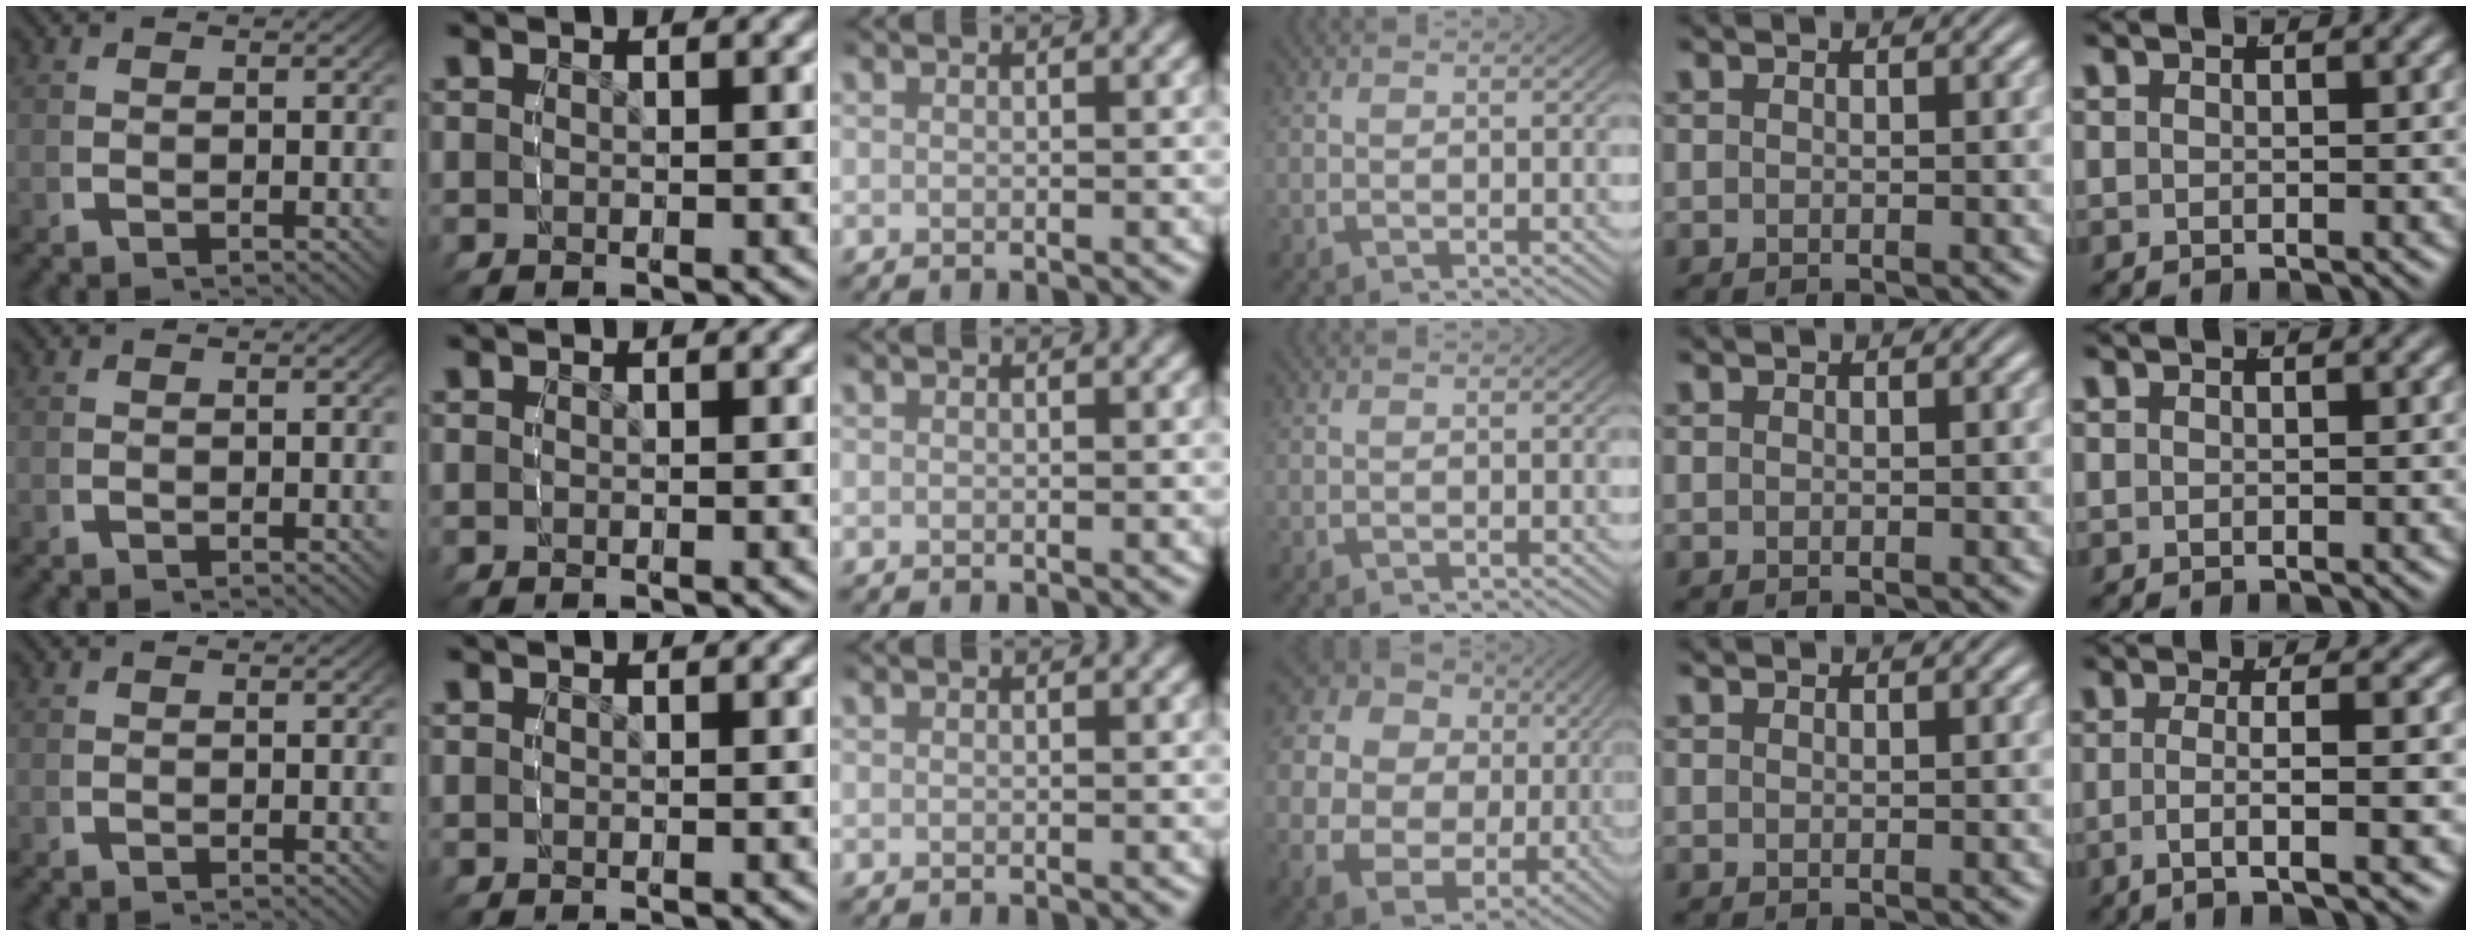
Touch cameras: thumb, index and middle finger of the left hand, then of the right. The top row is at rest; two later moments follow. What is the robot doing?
{"motion": "grasp_and_lifting", "object": "sponge"}